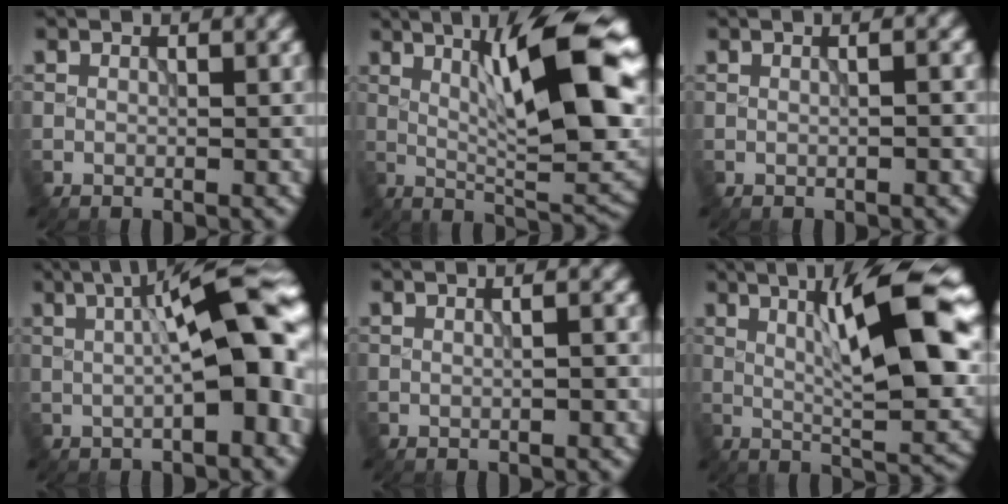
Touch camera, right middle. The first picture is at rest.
{"total": 12.5, "force": [2.9, 2.9, 11.8], "torque": [-0.169, 0.008, 0.046]}
{"total": 1.0, "force": [0.0, 0.3, 1.0], "torque": [-0.012, -0.002, 0.000]}
{"total": 11.2, "force": [1.0, 2.8, 10.8], "torque": [-0.132, 0.014, 0.010]}
{"total": 1.4, "force": [0.2, 0.5, 1.3], "torque": [-0.010, -0.003, -0.001]}
{"total": 12.6, "force": [2.3, 3.0, 12.1], "torque": [-0.176, 0.009, 0.034]}